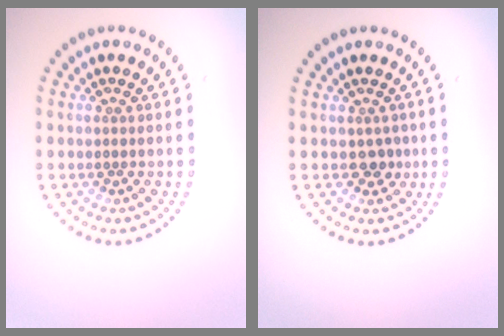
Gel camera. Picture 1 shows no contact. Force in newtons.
{"total": 1.2, "press": 1.1, "slide": 0.5}